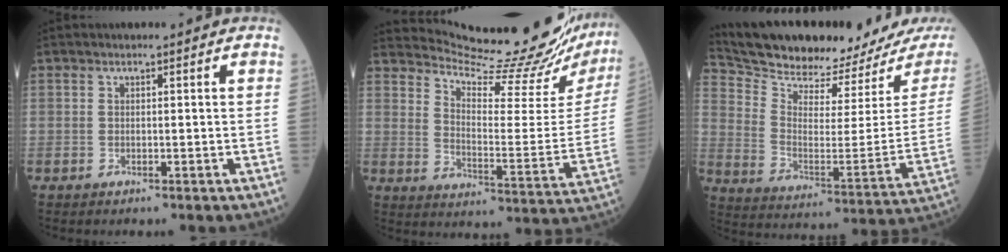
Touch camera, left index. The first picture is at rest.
{"total": 22.7, "force": [21.9, 0.3, 6.2], "torque": [-0.107, -0.118, 0.279]}
{"total": 21.0, "force": [19.7, 1.4, 7.3], "torque": [-0.135, -0.081, 0.294]}